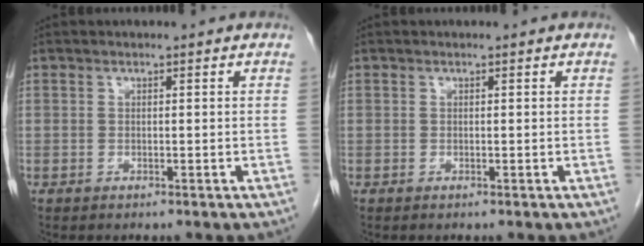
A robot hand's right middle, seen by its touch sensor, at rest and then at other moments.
{"total": 0.0}